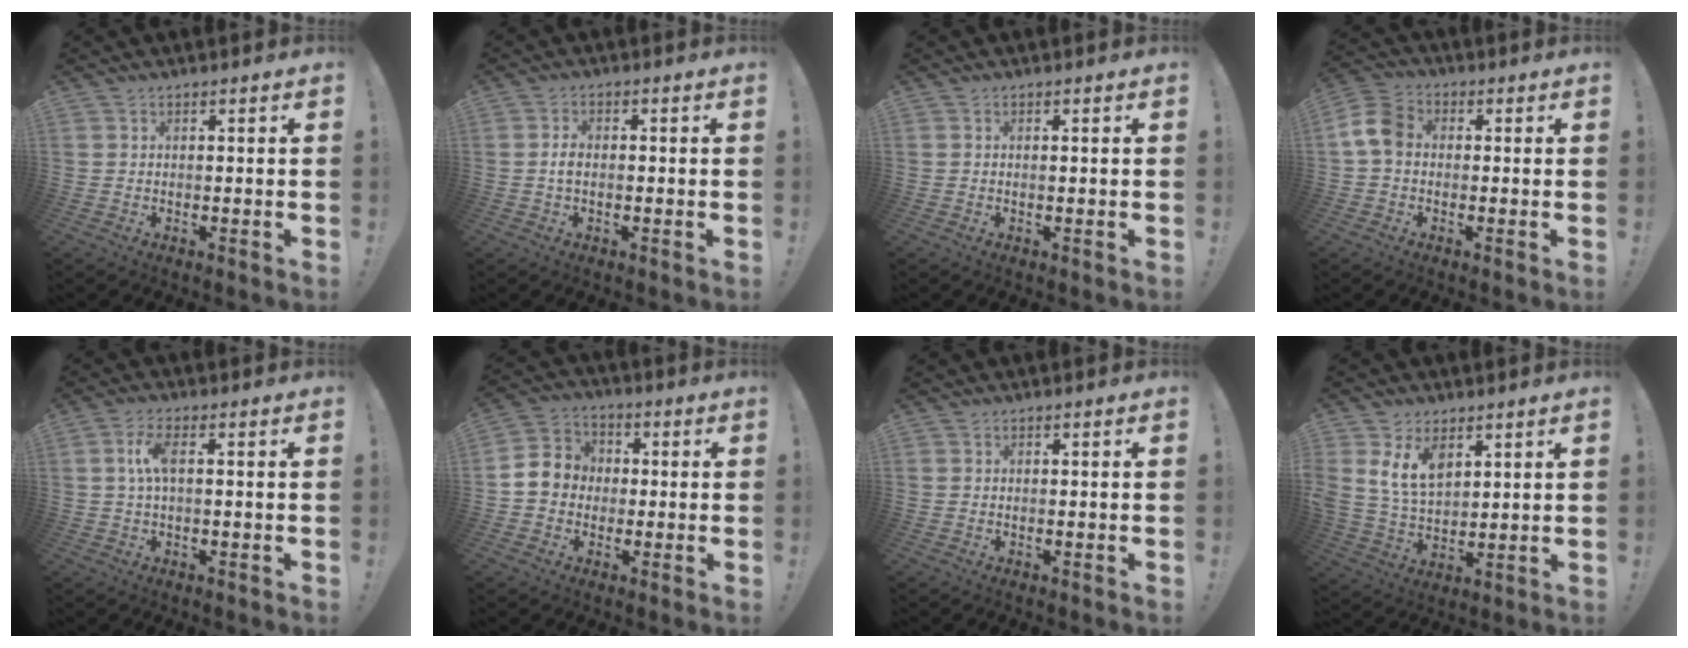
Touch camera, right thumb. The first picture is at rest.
{"total": 2.7, "force": [-0.5, 1.6, 2.1], "torque": [-0.032, 0.005, -0.011]}
{"total": 0.5, "force": [0.4, -0.2, 0.3], "torque": [0.001, -0.004, 0.005]}
{"total": 8.7, "force": [0.0, 6.4, 6.0], "torque": [-0.122, 0.016, 0.008]}
{"total": 6.1, "force": [0.6, 2.3, 5.7], "torque": [-0.118, 0.010, 0.011]}
{"total": 8.7, "force": [-0.8, 8.1, 2.9], "torque": [-0.040, 0.026, -0.004]}
{"total": 0.5, "force": [-0.3, 0.4, -0.1], "torque": [0.000, 0.003, -0.005]}
{"total": 11.1, "force": [5.7, 7.1, 6.4], "torque": [-0.134, -0.019, 0.112]}